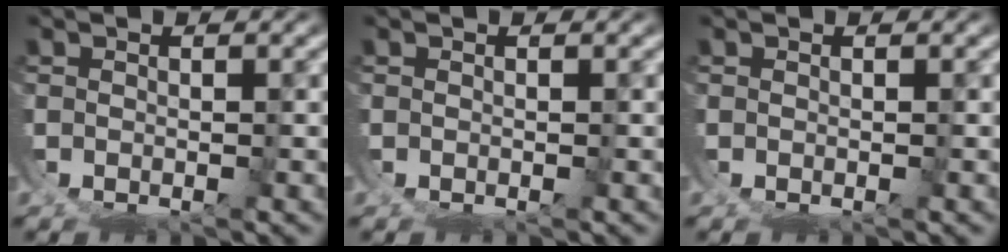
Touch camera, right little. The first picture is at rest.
{"total": 0.0}
{"total": 0.0}